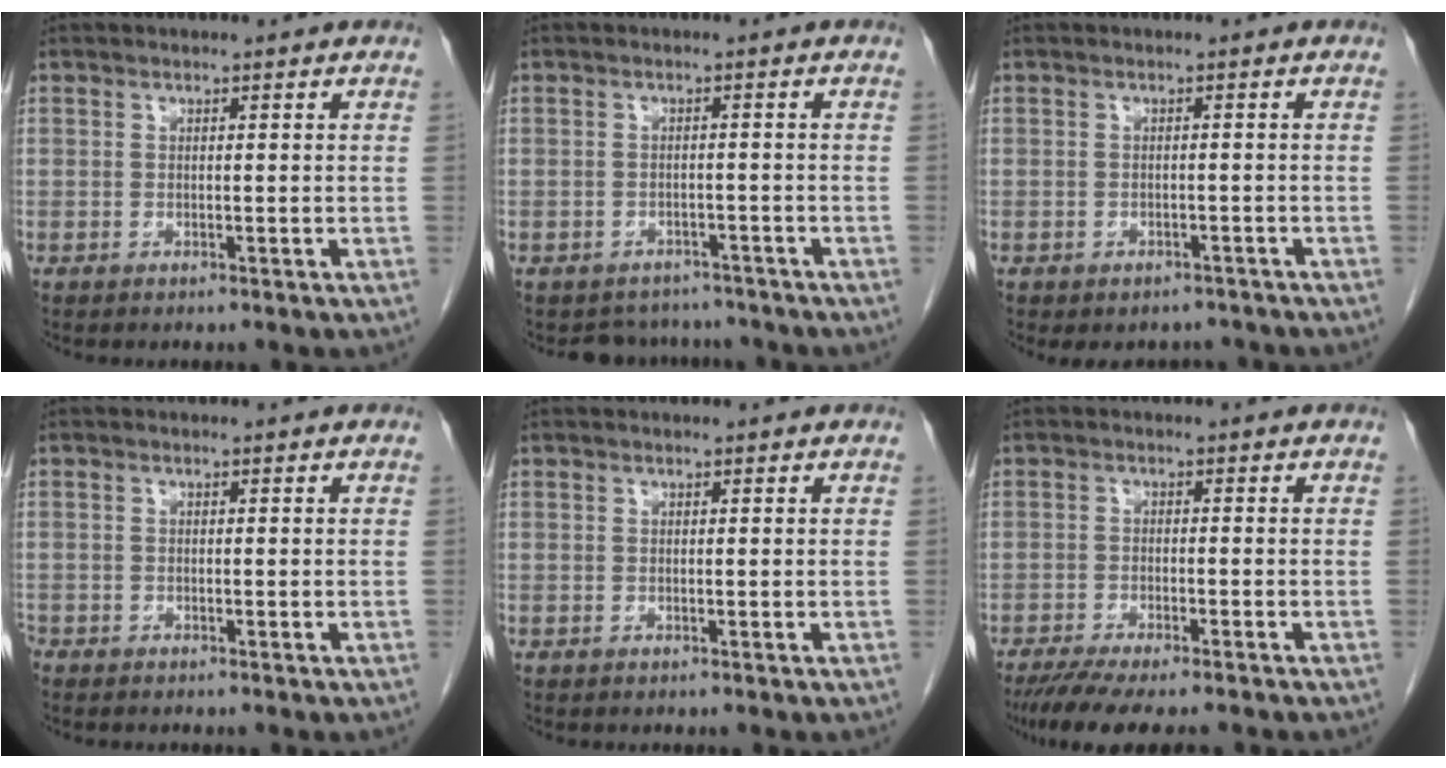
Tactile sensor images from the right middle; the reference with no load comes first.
{"total": 5.0, "force": [-4.5, 2.1, -0.4], "torque": [0.006, 0.011, -0.057]}
{"total": 4.3, "force": [-3.7, 2.2, 0.5], "torque": [0.001, 0.011, -0.043]}
{"total": 1.0, "force": [-0.9, 0.4, 0.2], "torque": [-0.008, 0.000, -0.017]}
{"total": 0.0}
{"total": 10.2, "force": [-8.5, 1.4, 5.4], "torque": [-0.078, -0.017, -0.128]}